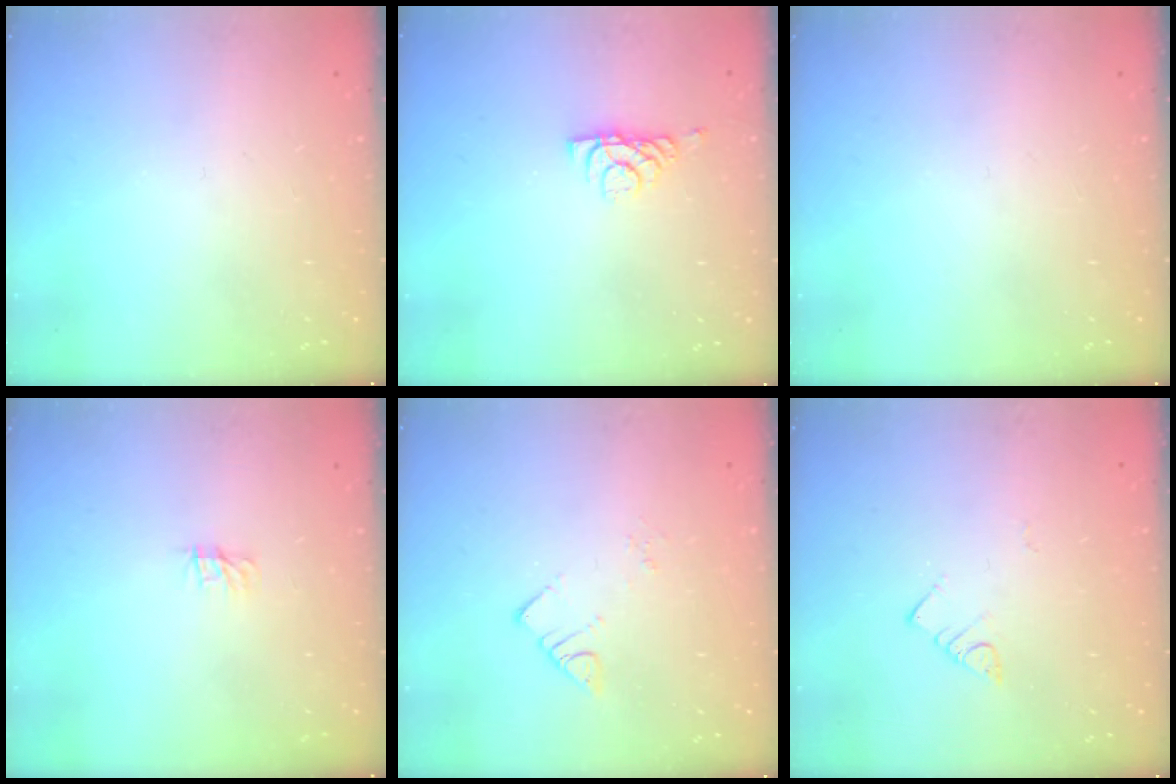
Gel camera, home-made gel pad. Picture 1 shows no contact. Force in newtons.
{"total": 6.0, "press": 6.0, "slide": 0.8}
{"total": 0.0}
{"total": 0.0}
{"total": 2.6, "press": 2.6, "slide": 0.1}
{"total": 3.0, "press": 3.0, "slide": 0.2}